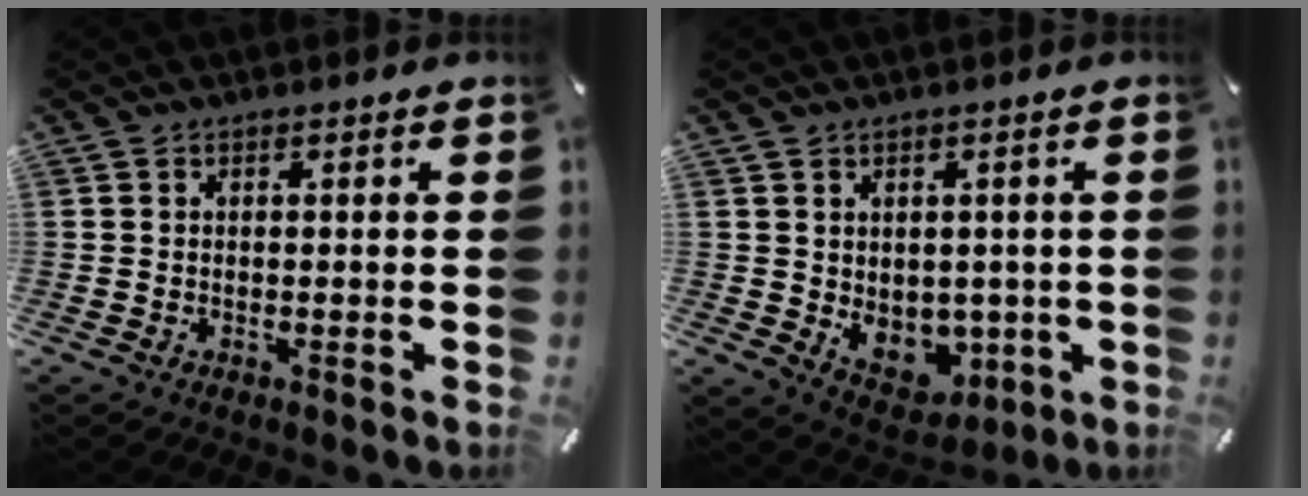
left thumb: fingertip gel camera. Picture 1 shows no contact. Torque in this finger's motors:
{"motor_torque": [0.78, 0.87, 0.09, -0.02, 0.02]}